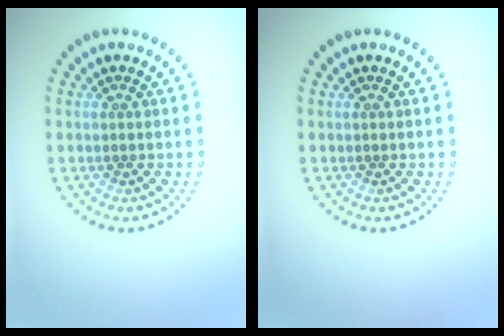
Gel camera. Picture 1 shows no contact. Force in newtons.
{"total": 0.0}